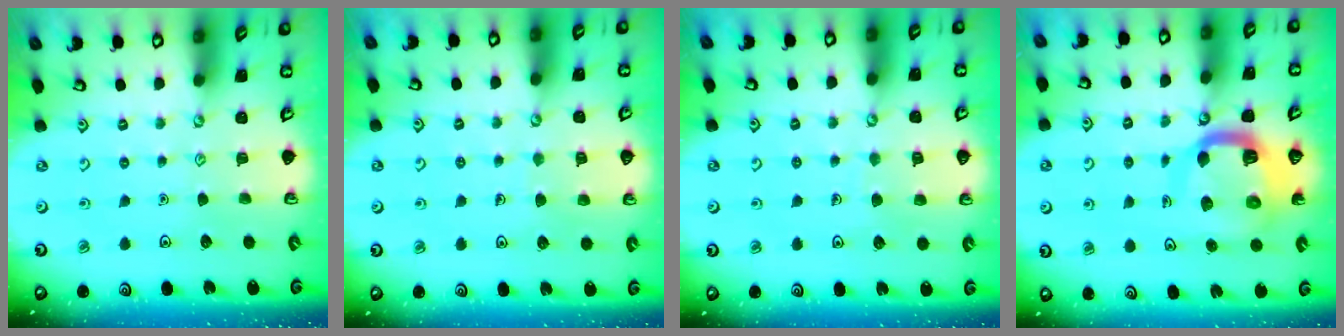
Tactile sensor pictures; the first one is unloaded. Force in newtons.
{"total": 4.5, "press": 4.5, "slide": 0.3}
{"total": 5.7, "press": 5.7, "slide": 0.5}
{"total": 12.0, "press": 11.9, "slide": 1.3}